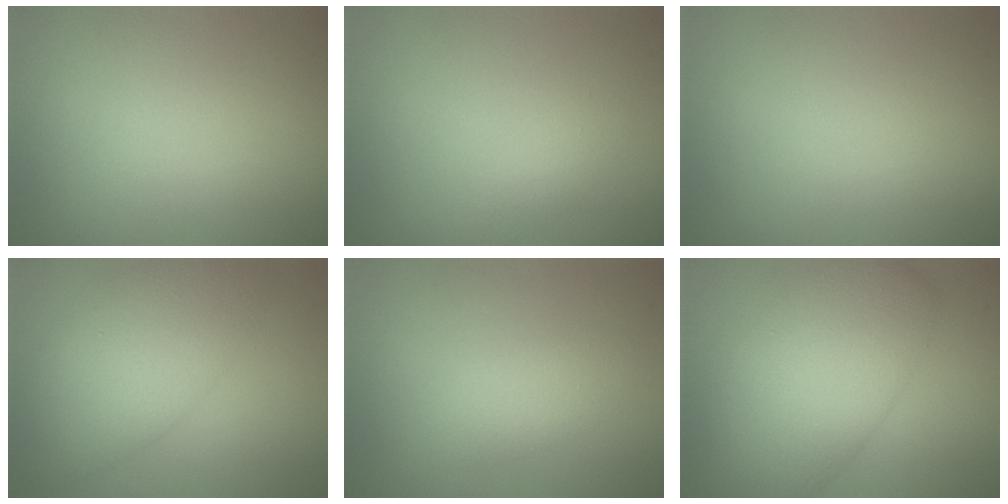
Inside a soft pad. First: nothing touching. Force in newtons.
{"total": 1.1, "press": 1.1, "slide": 0.1}
{"total": 0.0}
{"total": 4.8, "press": 4.8, "slide": 0.2}
{"total": 2.3, "press": 2.3, "slide": 0.1}
{"total": 8.8, "press": 8.8, "slide": 0.5}